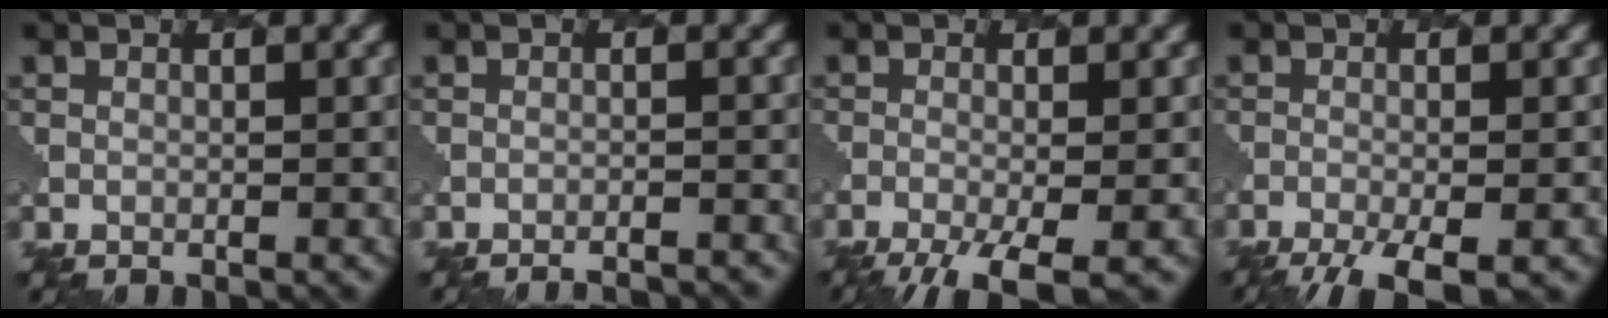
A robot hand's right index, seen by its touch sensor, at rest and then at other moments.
{"total": 4.1, "force": [-4.0, 0.6, 0.7], "torque": [0.004, 0.013, -0.052]}
{"total": 5.7, "force": [-3.5, 1.5, 4.3], "torque": [-0.069, -0.013, -0.062]}
{"total": 5.9, "force": [-4.2, 1.5, 4.0], "torque": [-0.070, -0.022, -0.067]}